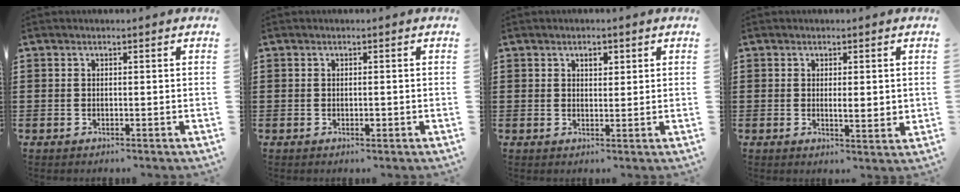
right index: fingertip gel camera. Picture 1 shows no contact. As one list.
[{"total": 1.0, "force": [-0.2, 0.4, 0.9], "torque": [-0.017, -0.003, -0.004]}, {"total": 1.6, "force": [0.8, 1.0, 1.0], "torque": [-0.014, 0.002, 0.011]}, {"total": 2.3, "force": [0.3, 0.7, 2.2], "torque": [-0.043, 0.003, 0.004]}]